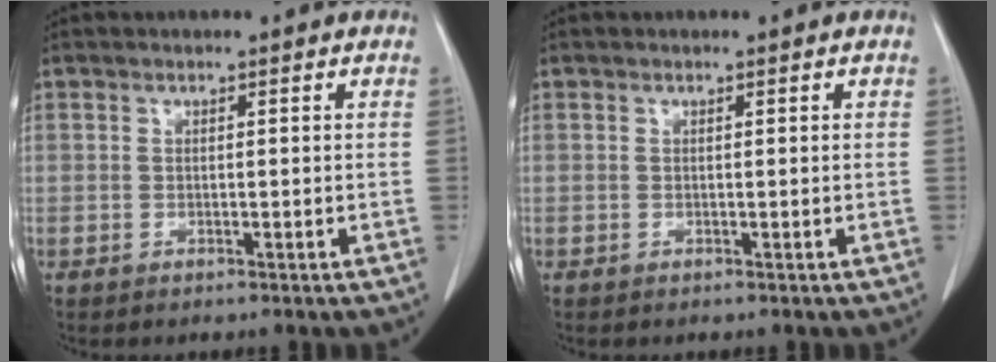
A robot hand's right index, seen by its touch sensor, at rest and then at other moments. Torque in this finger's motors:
{"motor_torque": [-0.07, -0.04, 0.04, 0.01]}